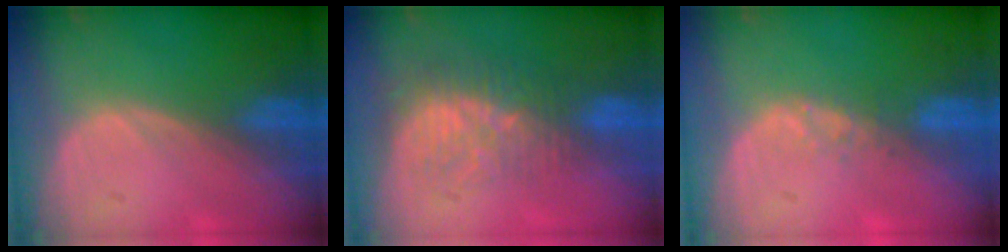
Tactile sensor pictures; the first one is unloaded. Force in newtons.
{"total": 8.9, "press": 7.5, "slide": 4.9}
{"total": 1.4, "press": 1.4, "slide": 0.2}